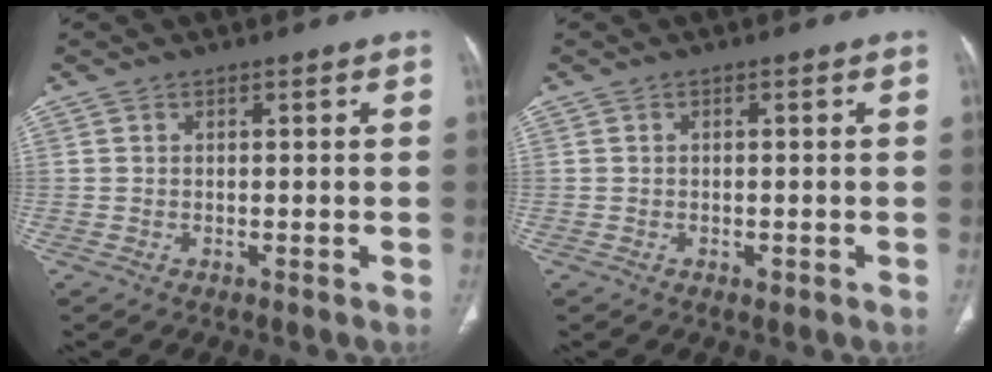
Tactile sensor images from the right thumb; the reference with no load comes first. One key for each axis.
{"total": 0.9, "fx": -0.4, "fy": 0.5, "fz": 0.6, "tx": -0.008, "ty": -0.002, "tz": -0.004}